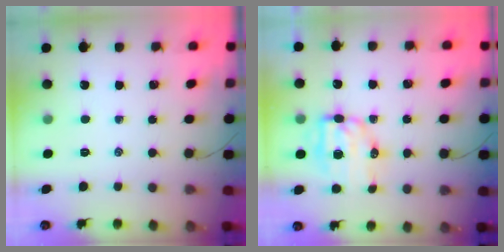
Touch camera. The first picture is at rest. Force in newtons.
{"total": 9.6, "press": 9.4, "slide": 1.8}